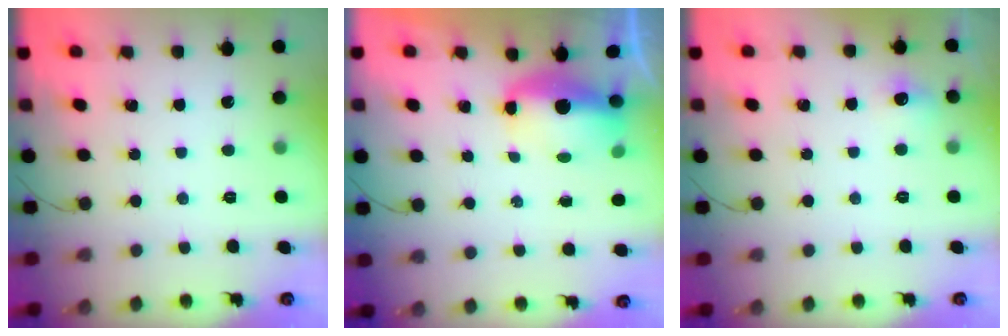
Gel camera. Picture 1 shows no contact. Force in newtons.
{"total": 9.0, "press": 7.7, "slide": 4.7}
{"total": 6.2, "press": 6.0, "slide": 1.6}